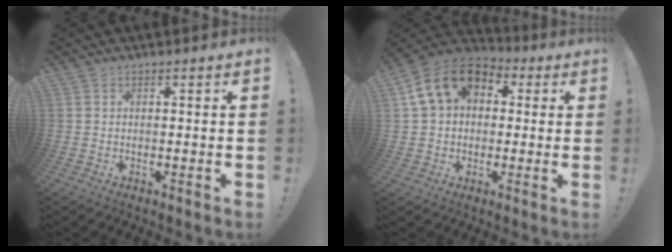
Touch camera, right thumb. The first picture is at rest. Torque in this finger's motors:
{"motor_torque": [1.46, 2.42, 0.26, 0.05, 0.25]}